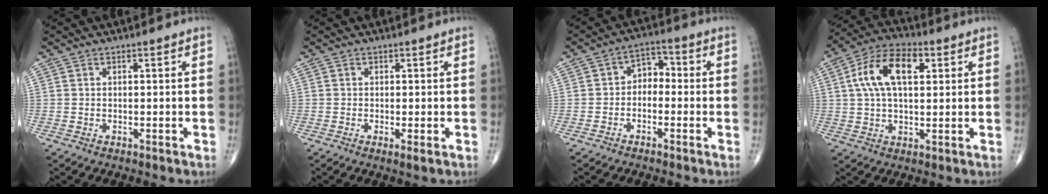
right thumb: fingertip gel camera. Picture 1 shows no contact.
{"total": 1.5, "force": [-0.4, 0.2, 1.4], "torque": [-0.030, -0.007, -0.012]}
{"total": 4.8, "force": [-1.1, 3.5, 3.1], "torque": [-0.024, 0.031, -0.035]}
{"total": 12.5, "force": [3.3, 6.6, 10.1], "torque": [-0.182, 0.021, 0.053]}